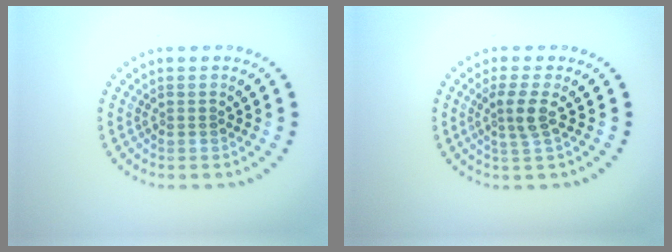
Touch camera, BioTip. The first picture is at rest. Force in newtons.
{"total": 2.3, "press": 1.8, "slide": 1.3}